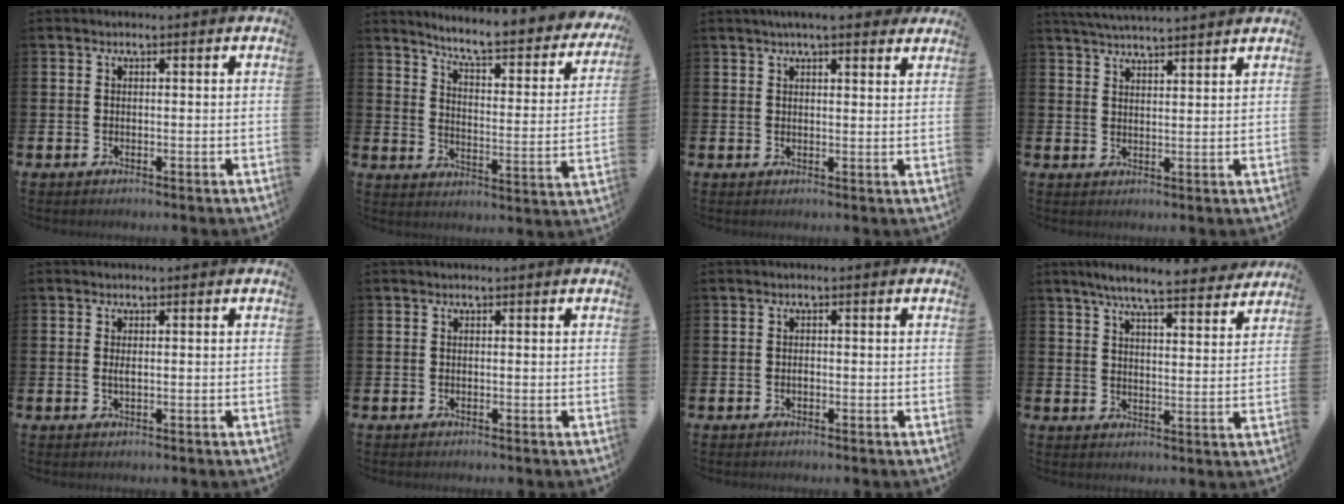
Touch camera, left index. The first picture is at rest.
{"total": 6.9, "force": [6.4, 0.7, 2.6], "torque": [-0.075, -0.055, 0.103]}
{"total": 4.2, "force": [3.8, 0.4, 1.7], "torque": [-0.032, -0.012, 0.066]}
{"total": 4.3, "force": [4.2, -0.3, 0.5], "torque": [-0.021, -0.020, 0.076]}
{"total": 1.0, "force": [0.2, 0.3, 0.9], "torque": [-0.015, 0.001, 0.002]}
{"total": 0.0}
{"total": 0.6, "force": [-0.2, 0.3, 0.4], "torque": [-0.006, -0.001, -0.005]}
{"total": 7.1, "force": [6.6, 0.6, 2.5], "torque": [-0.061, -0.038, 0.114]}